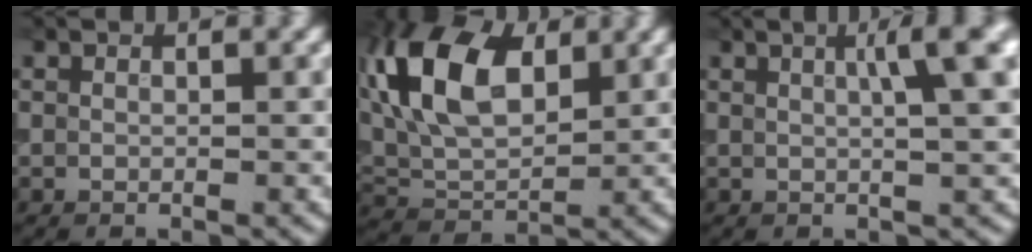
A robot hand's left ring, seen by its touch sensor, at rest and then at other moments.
{"total": 11.4, "force": [3.6, 6.3, 8.8], "torque": [-0.194, 0.026, 0.058]}
{"total": 5.5, "force": [1.5, 1.1, 5.1], "torque": [-0.061, 0.012, 0.019]}